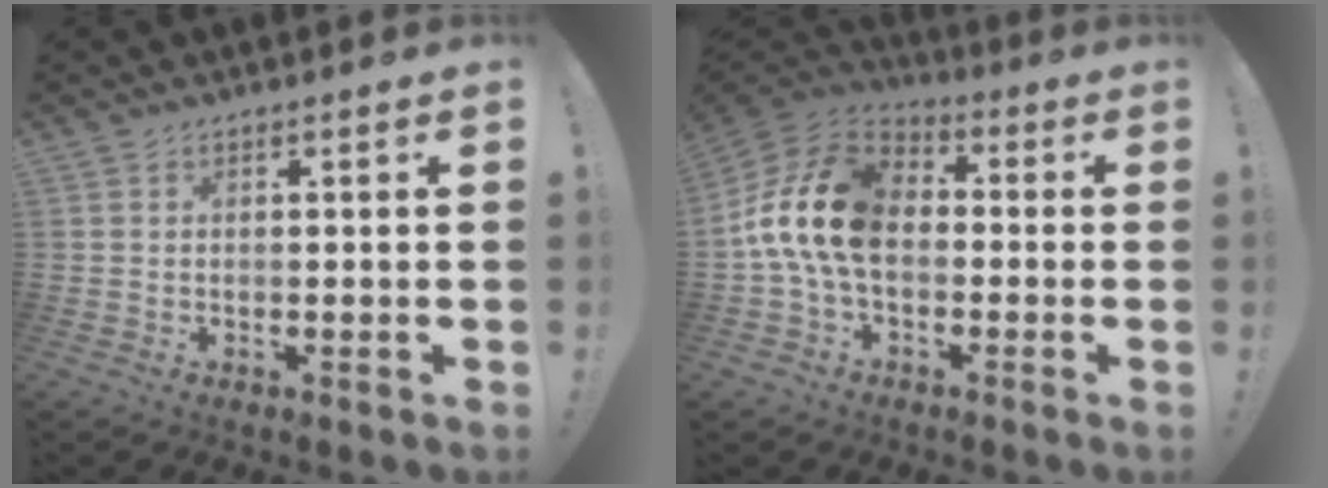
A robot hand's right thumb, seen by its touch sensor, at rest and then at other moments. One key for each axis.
{"total": 17.6, "fx": -0.5, "fy": 11.1, "fz": 13.6, "tx": -0.269, "ty": 0.025, "tz": -0.001}